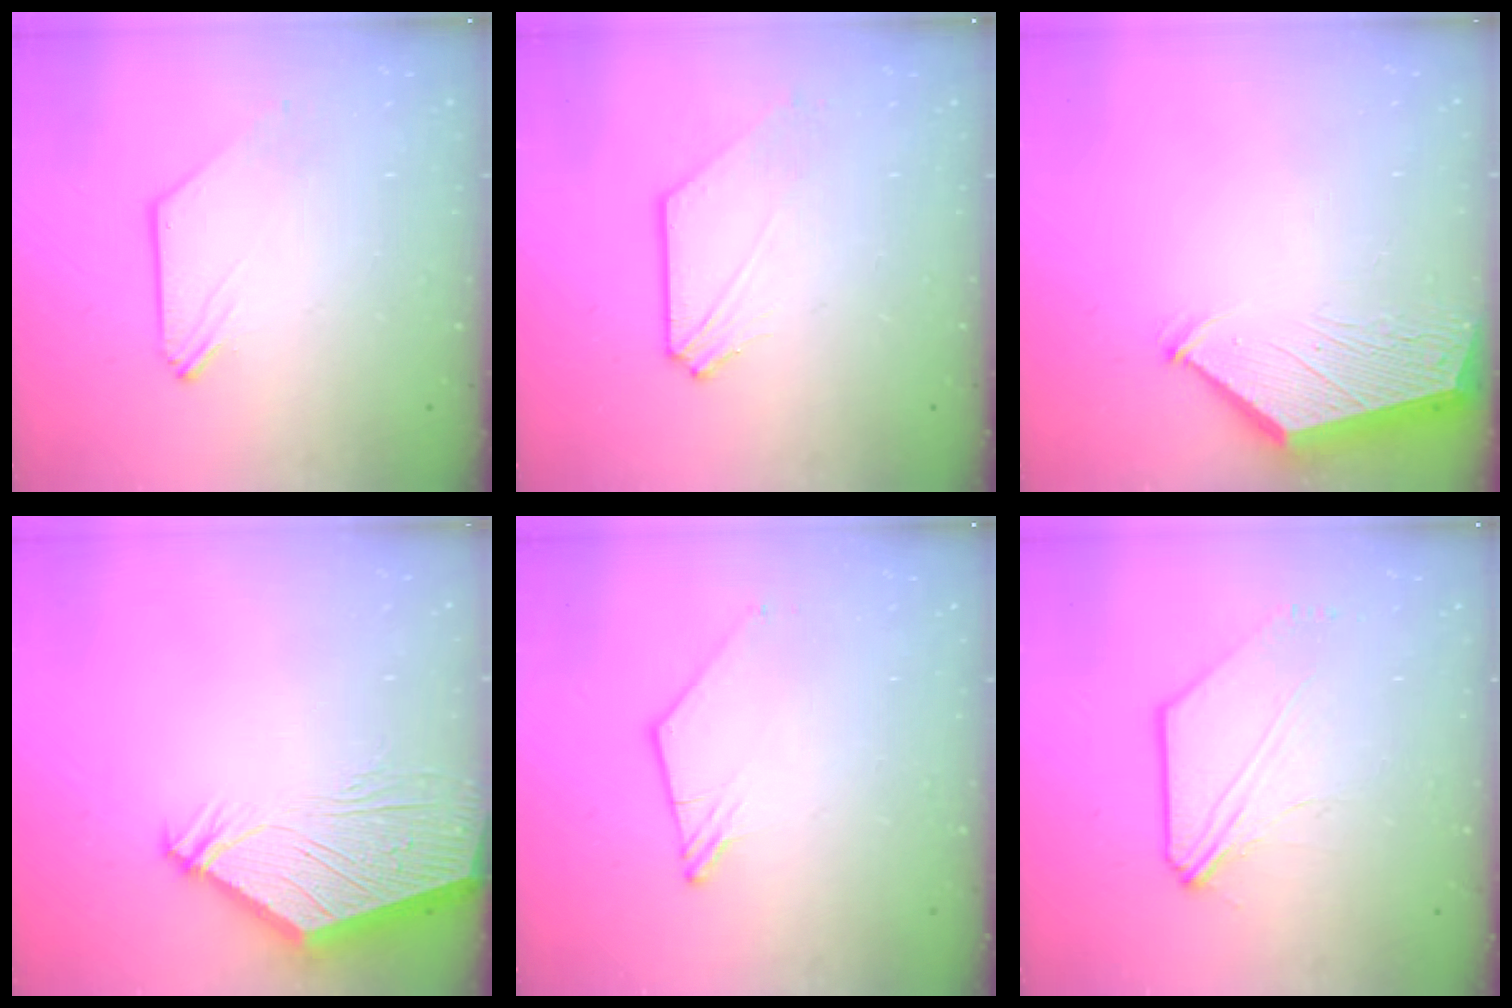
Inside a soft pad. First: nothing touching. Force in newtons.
{"total": 1.4, "press": 1.3, "slide": 0.2}
{"total": 2.9, "press": 2.8, "slide": 0.4}
{"total": 10.4, "press": 10.3, "slide": 1.3}
{"total": 1.3, "press": 1.2, "slide": 0.3}
{"total": 5.4, "press": 5.3, "slide": 1.0}